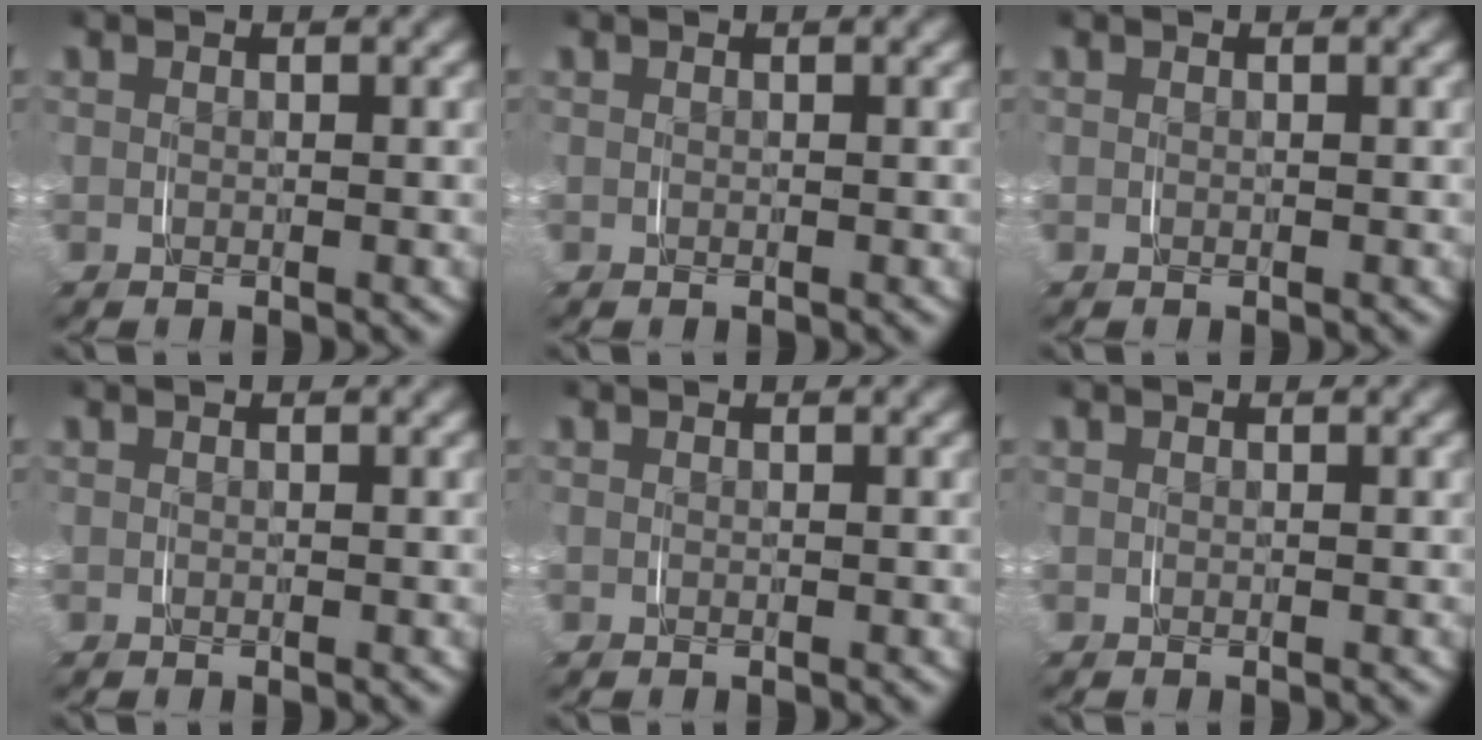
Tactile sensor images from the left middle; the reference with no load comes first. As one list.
[{"total": 0.0}, {"total": 0.0}, {"total": 0.0}, {"total": 0.0}, {"total": 0.0}]